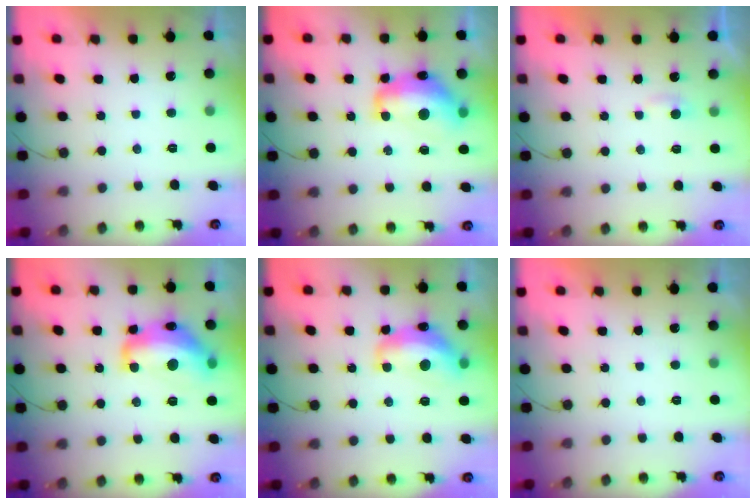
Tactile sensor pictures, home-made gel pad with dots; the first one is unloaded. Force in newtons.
{"total": 14.4, "press": 14.3, "slide": 0.9}
{"total": 2.3, "press": 2.3, "slide": 0.2}
{"total": 16.5, "press": 16.4, "slide": 1.0}
{"total": 13.7, "press": 13.7, "slide": 0.9}
{"total": 0.0}